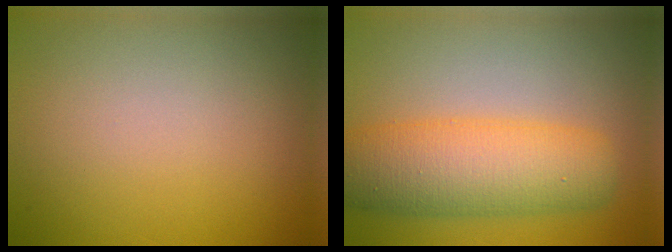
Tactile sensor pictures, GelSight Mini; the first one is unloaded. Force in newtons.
{"total": 8.0, "press": 8.0, "slide": 0.1}